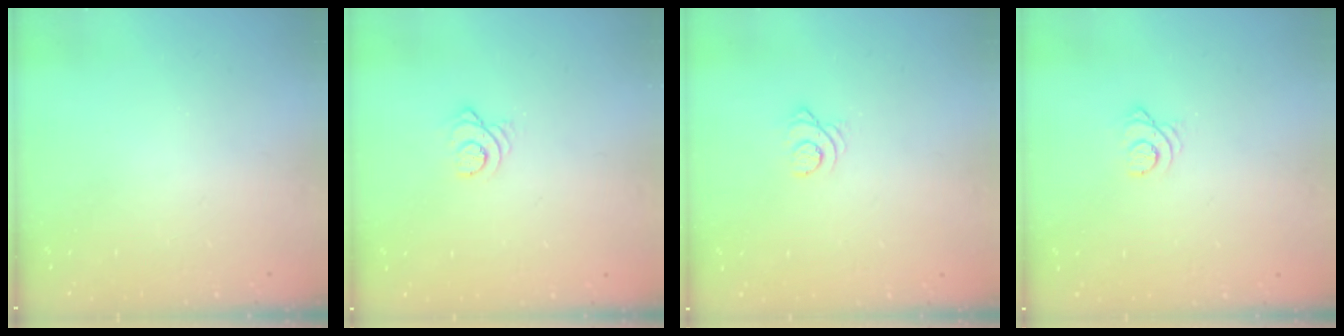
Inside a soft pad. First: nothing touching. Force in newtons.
{"total": 3.5, "press": 3.5, "slide": 0.2}
{"total": 2.5, "press": 2.5, "slide": 0.2}
{"total": 2.9, "press": 2.9, "slide": 0.4}